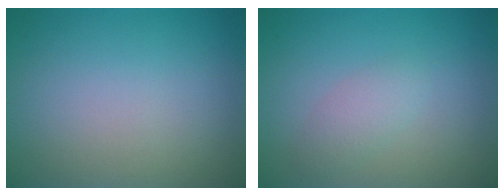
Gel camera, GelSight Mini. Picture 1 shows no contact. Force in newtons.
{"total": 1.7, "press": 1.7, "slide": 0.0}